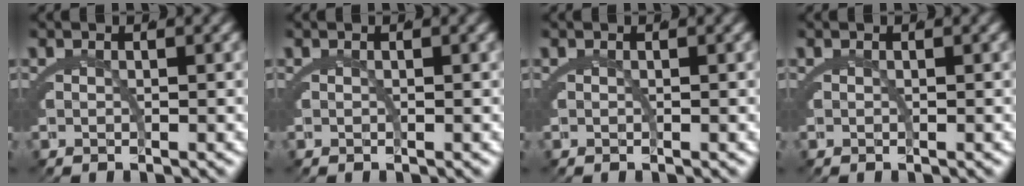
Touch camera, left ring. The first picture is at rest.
{"total": 0.0}
{"total": 0.0}
{"total": 0.0}